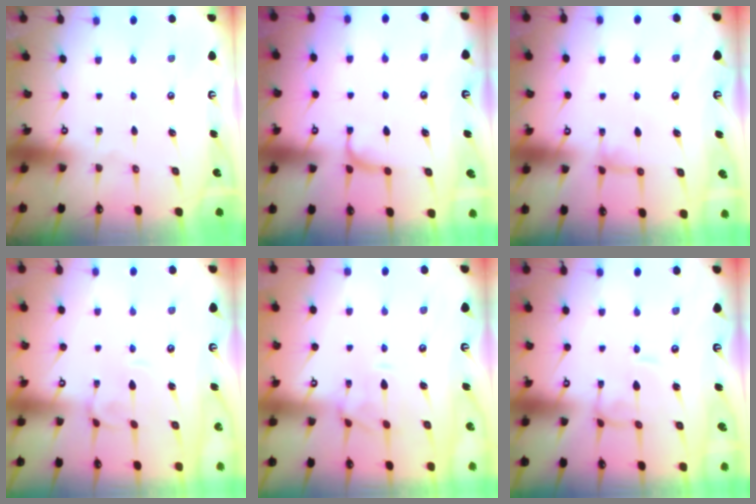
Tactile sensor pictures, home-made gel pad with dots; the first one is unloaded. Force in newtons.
{"total": 1.4, "press": 1.2, "slide": 0.6}
{"total": 2.3, "press": 2.3, "slide": 0.0}
{"total": 3.9, "press": 3.9, "slide": 0.3}
{"total": 1.8, "press": 1.5, "slide": 1.0}
{"total": 1.4, "press": 1.4, "slide": 0.2}